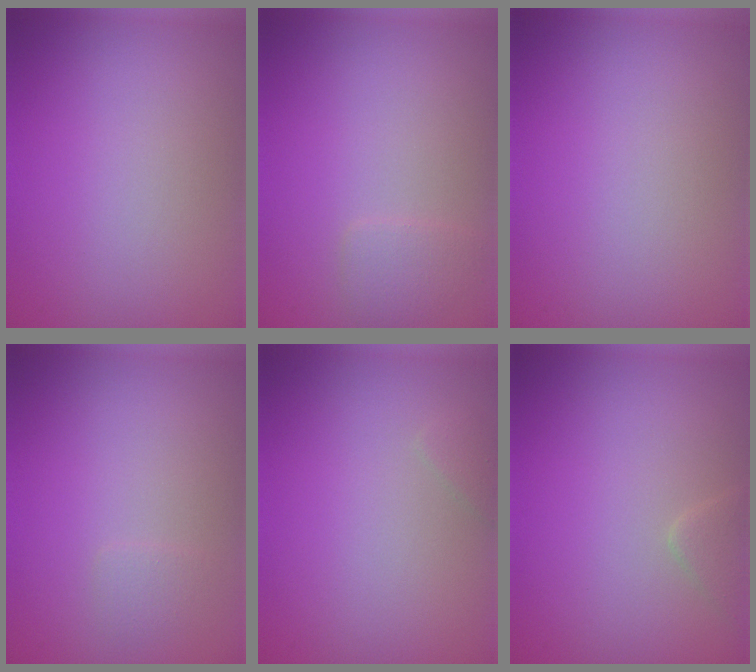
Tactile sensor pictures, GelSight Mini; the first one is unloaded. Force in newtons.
{"total": 1.3, "press": 1.3, "slide": 0.1}
{"total": 0.0}
{"total": 0.7, "press": 0.7, "slide": 0.0}
{"total": 0.6, "press": 0.6, "slide": 0.1}
{"total": 1.2, "press": 1.2, "slide": 0.1}